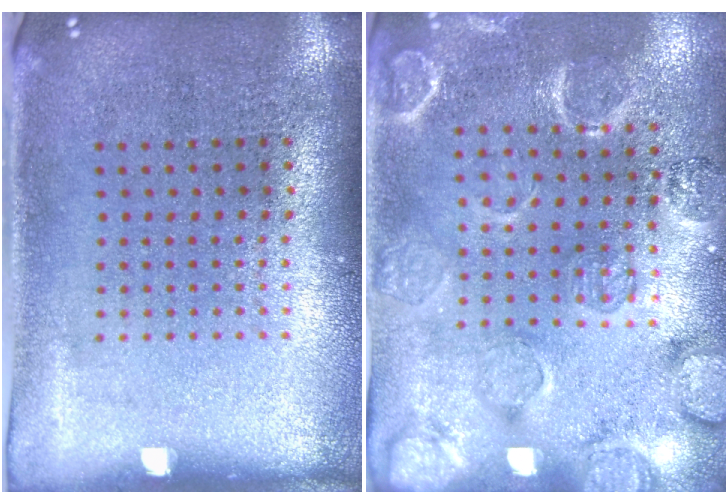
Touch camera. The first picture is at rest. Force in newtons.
{"total": 2.3, "press": 2.1, "slide": 0.9}